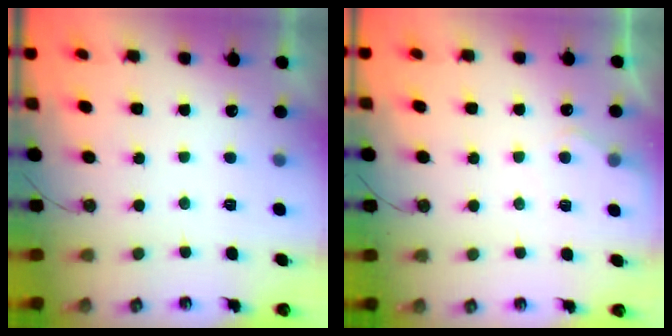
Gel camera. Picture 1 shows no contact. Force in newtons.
{"total": 4.3, "press": 4.3, "slide": 0.5}